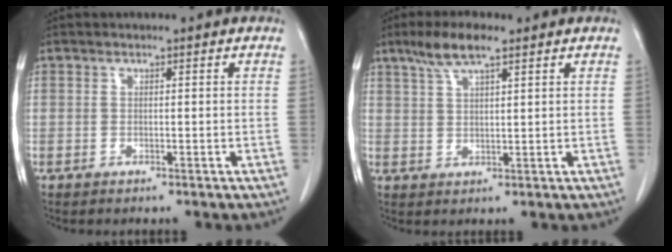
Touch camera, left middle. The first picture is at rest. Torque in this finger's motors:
{"motor_torque": [1.03, -0.83, 0.07, 0.03]}